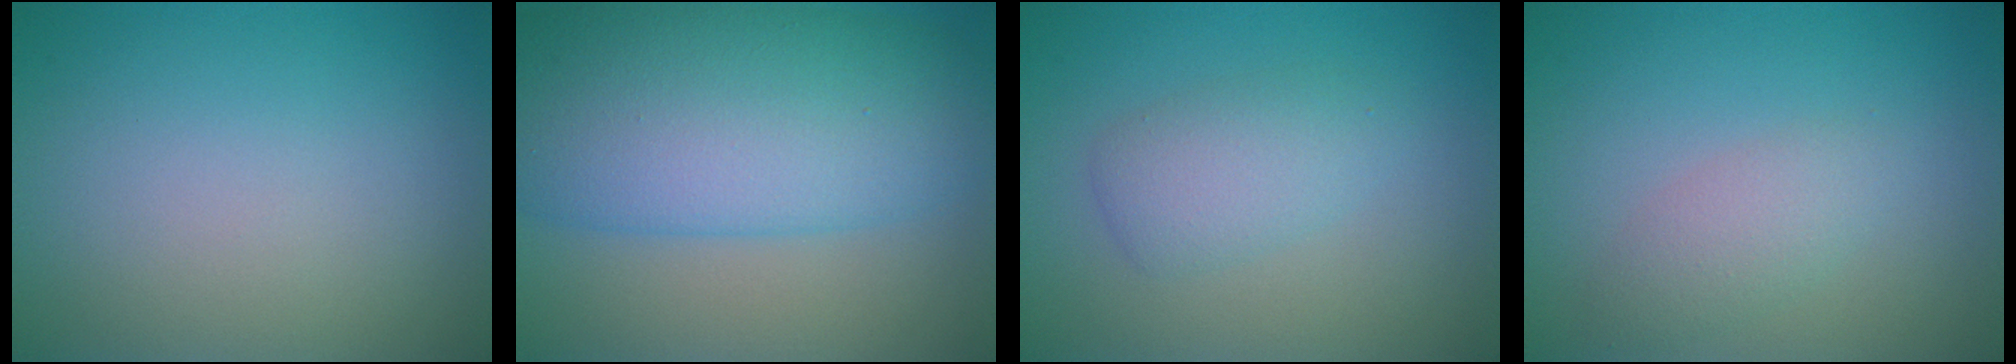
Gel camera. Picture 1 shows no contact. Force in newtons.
{"total": 12.1, "press": 12.1, "slide": 0.3}
{"total": 2.9, "press": 2.9, "slide": 0.0}
{"total": 2.1, "press": 2.1, "slide": 0.1}